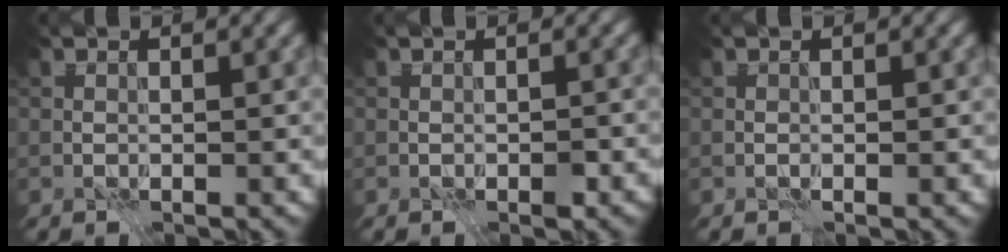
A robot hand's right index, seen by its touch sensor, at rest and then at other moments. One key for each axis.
{"total": 1.1, "fx": -0.6, "fy": 0.5, "fz": 0.8, "tx": -0.010, "ty": -0.006, "tz": -0.008}
{"total": 0.0}